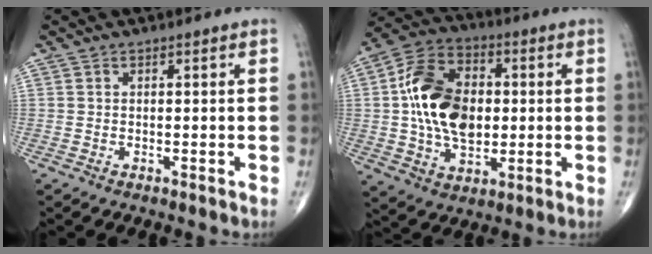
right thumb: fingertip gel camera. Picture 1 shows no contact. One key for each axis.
{"total": 17.4, "fx": 1.0, "fy": 11.3, "fz": 13.2, "tx": -0.217, "ty": 0.017, "tz": 0.016}